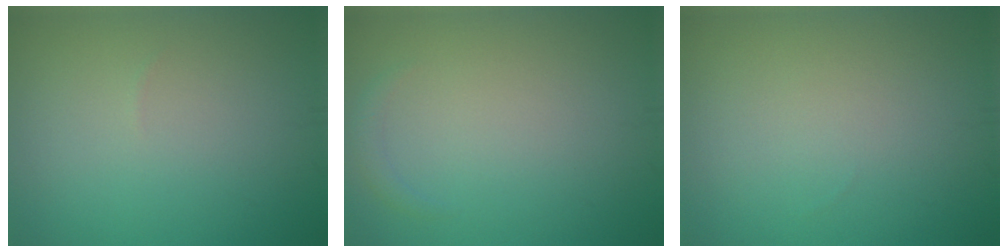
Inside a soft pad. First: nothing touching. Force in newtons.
{"total": 0.8, "press": 0.8, "slide": 0.1}
{"total": 0.0}